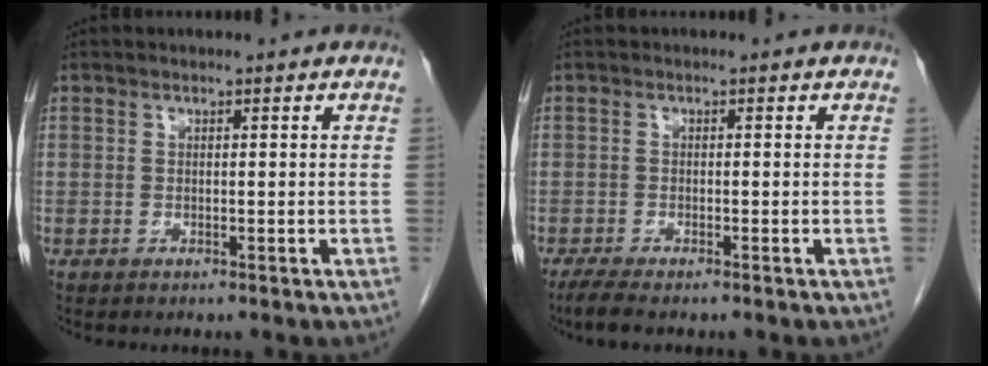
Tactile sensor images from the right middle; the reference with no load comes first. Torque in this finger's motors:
{"motor_torque": [0.45, -0.05, 0.00, 0.02]}